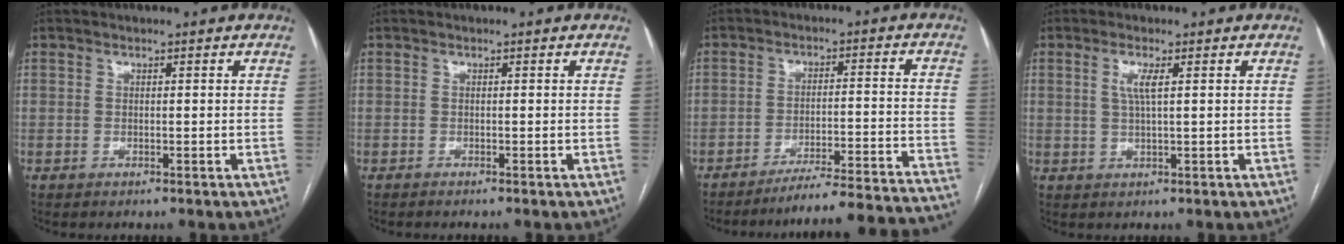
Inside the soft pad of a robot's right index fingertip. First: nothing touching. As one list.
[{"total": 0.7, "force": [-0.6, -0.2, 0.3], "torque": [-0.001, 0.000, -0.011]}, {"total": 23.4, "force": [-22.3, -1.5, 7.0], "torque": [-0.030, -0.015, -0.286]}, {"total": 2.8, "force": [0.8, 0.0, 2.6], "torque": [-0.060, -0.001, 0.016]}]